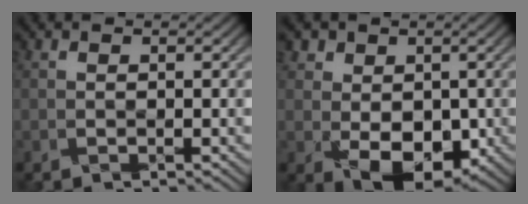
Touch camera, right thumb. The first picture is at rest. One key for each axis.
{"total": 7.0, "fx": 0.0, "fy": 5.5, "fz": 4.4, "tx": -0.090, "ty": -0.012, "tz": 0.002}